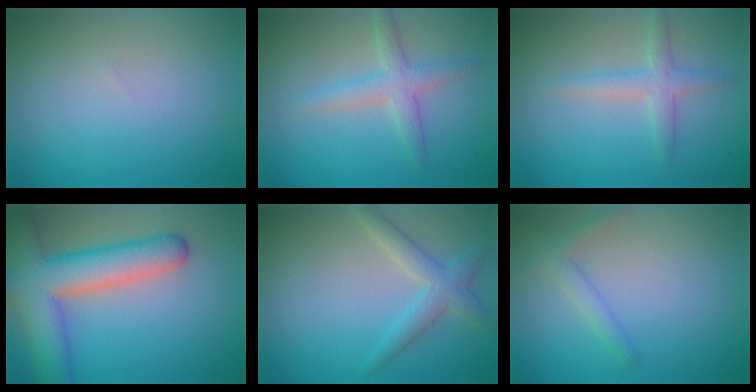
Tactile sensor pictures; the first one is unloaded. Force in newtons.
{"total": 2.8, "press": 2.8, "slide": 0.1}
{"total": 2.4, "press": 2.4, "slide": 0.0}
{"total": 9.5, "press": 9.5, "slide": 0.5}
{"total": 2.8, "press": 2.8, "slide": 0.1}
{"total": 1.8, "press": 1.7, "slide": 0.1}